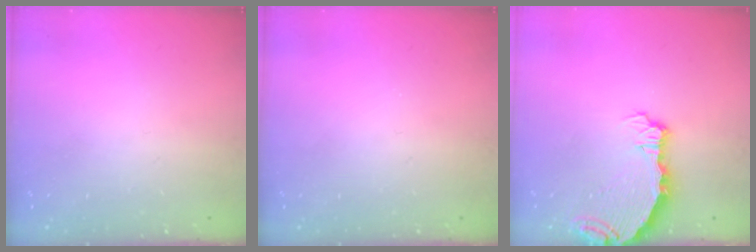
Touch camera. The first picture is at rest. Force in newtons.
{"total": 0.0}
{"total": 7.2, "press": 6.0, "slide": 4.0}